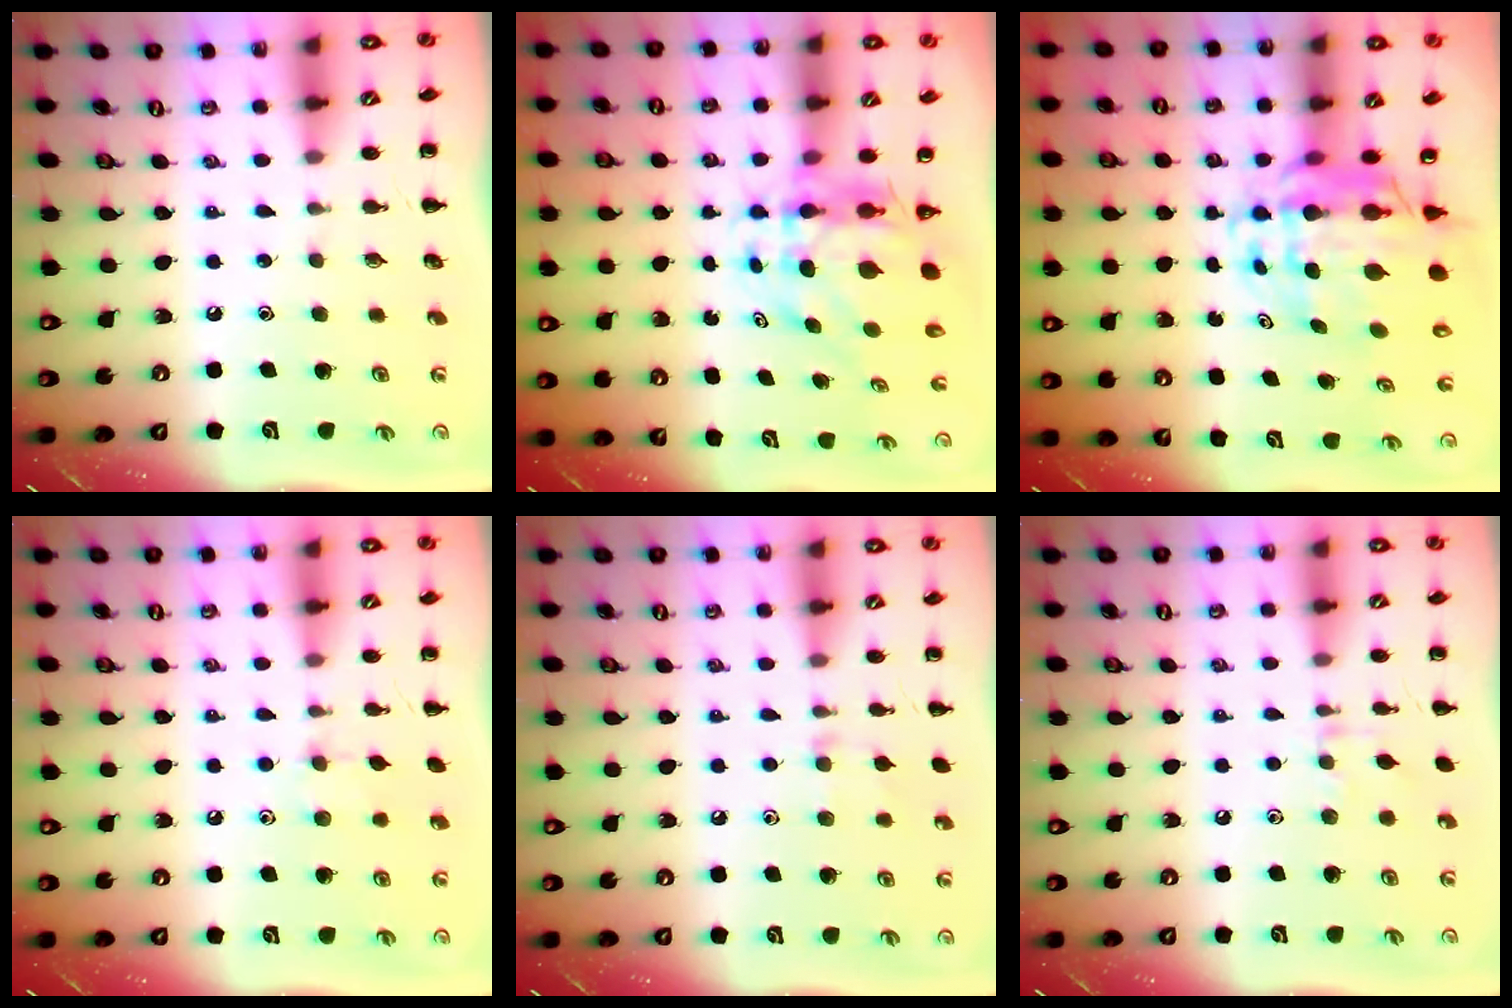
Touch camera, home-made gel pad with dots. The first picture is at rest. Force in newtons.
{"total": 8.0, "press": 7.8, "slide": 2.1}
{"total": 10.8, "press": 10.4, "slide": 2.9}
{"total": 5.4, "press": 5.3, "slide": 1.3}
{"total": 6.6, "press": 6.3, "slide": 2.0}
{"total": 5.9, "press": 5.7, "slide": 1.2}